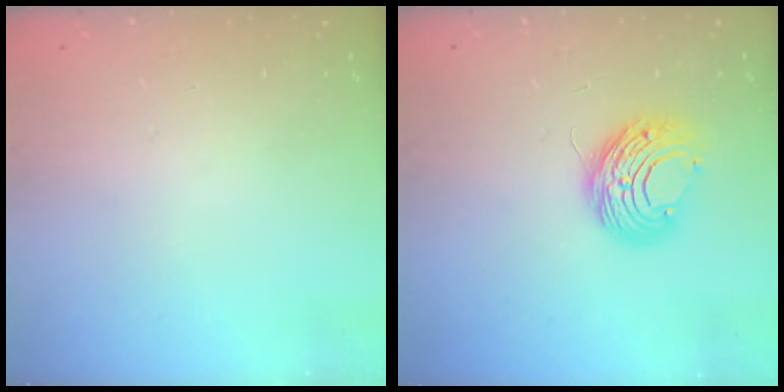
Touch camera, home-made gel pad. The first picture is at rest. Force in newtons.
{"total": 9.1, "press": 9.1, "slide": 0.5}